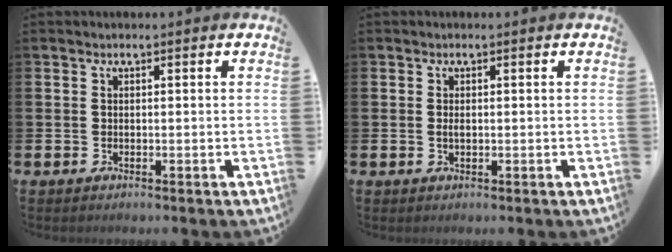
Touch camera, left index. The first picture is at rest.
{"total": 0.6, "force": [-0.2, 0.2, 0.5], "torque": [-0.010, 0.002, -0.005]}